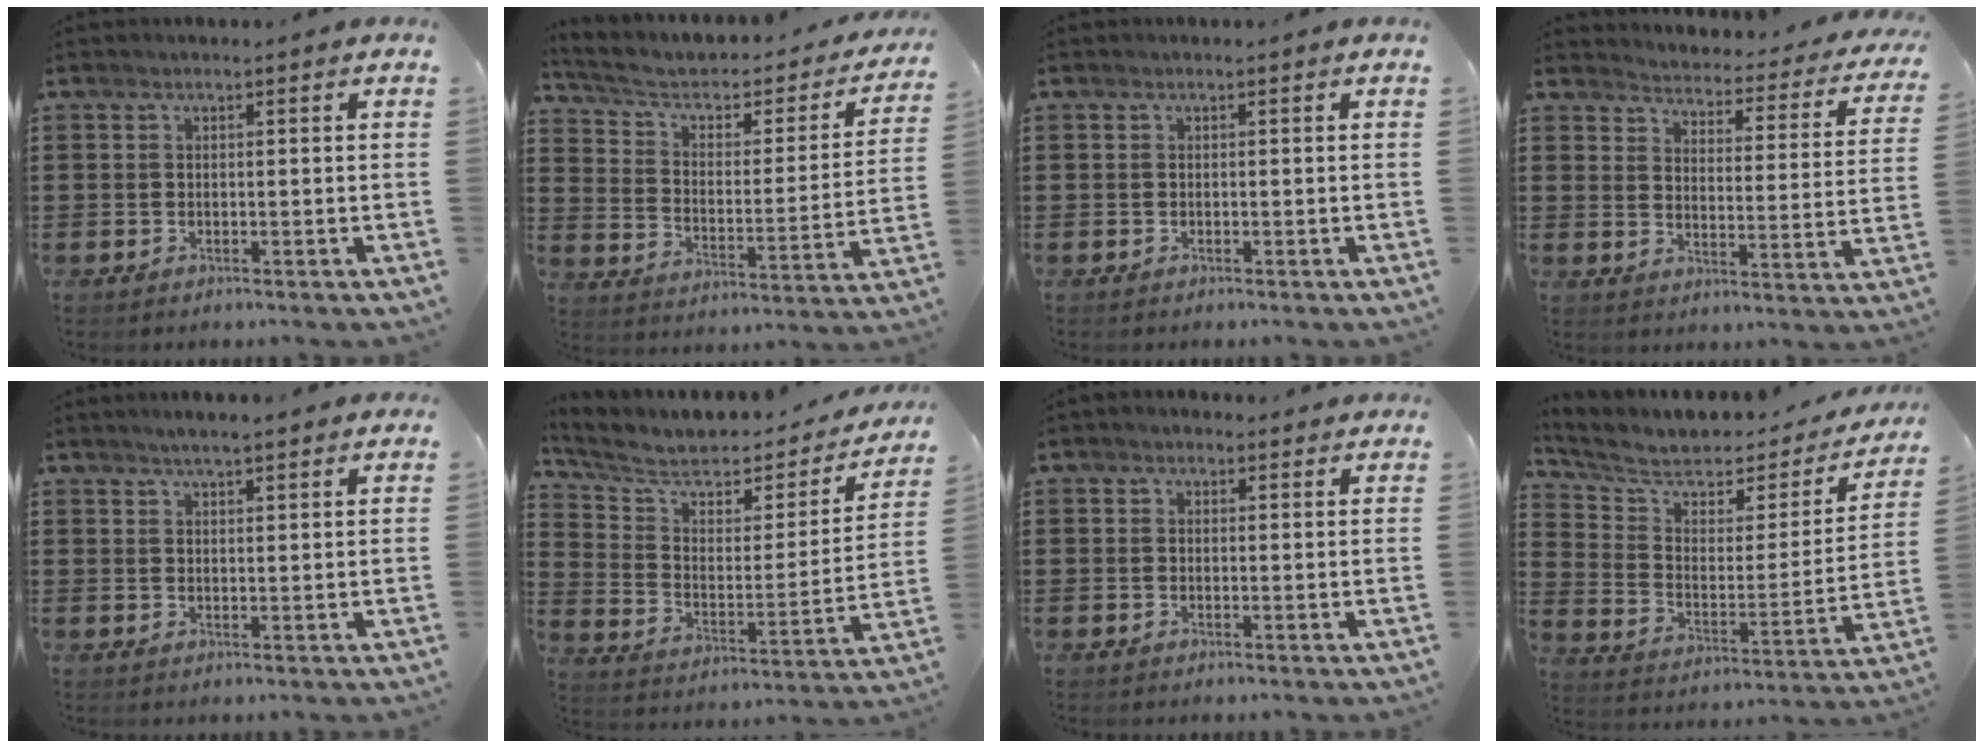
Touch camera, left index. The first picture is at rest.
{"total": 4.4, "force": [2.7, 2.3, 2.5], "torque": [-0.066, -0.020, 0.038]}
{"total": 0.0}
{"total": 2.9, "force": [2.9, 0.1, 0.5], "torque": [-0.031, -0.031, 0.041]}
{"total": 2.7, "force": [2.4, 0.2, 1.2], "torque": [-0.029, 0.002, 0.044]}
{"total": 6.8, "force": [5.3, 2.7, 3.3], "torque": [-0.092, -0.032, 0.091]}
{"total": 1.4, "force": [1.2, 0.7, 0.2], "torque": [-0.007, 0.006, 0.023]}
{"total": 6.5, "force": [5.3, 2.5, 3.0], "torque": [-0.088, -0.036, 0.090]}